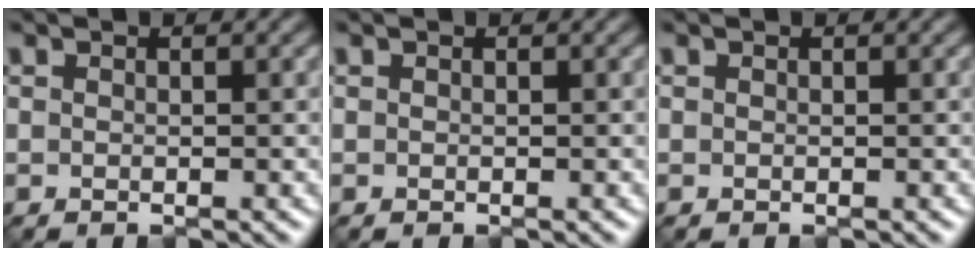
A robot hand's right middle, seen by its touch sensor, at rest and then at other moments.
{"total": 0.0}
{"total": 0.0}